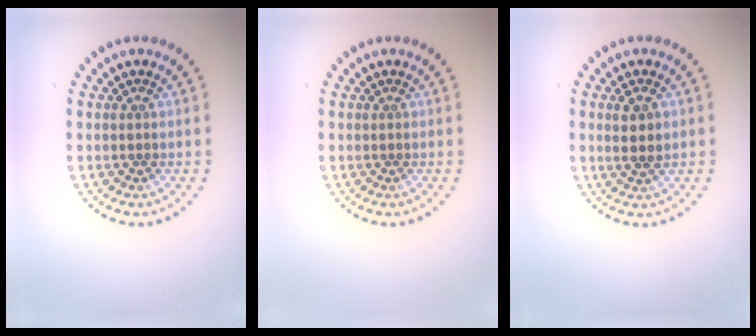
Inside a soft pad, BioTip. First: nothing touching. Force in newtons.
{"total": 0.0}
{"total": 2.3, "press": 2.2, "slide": 0.6}